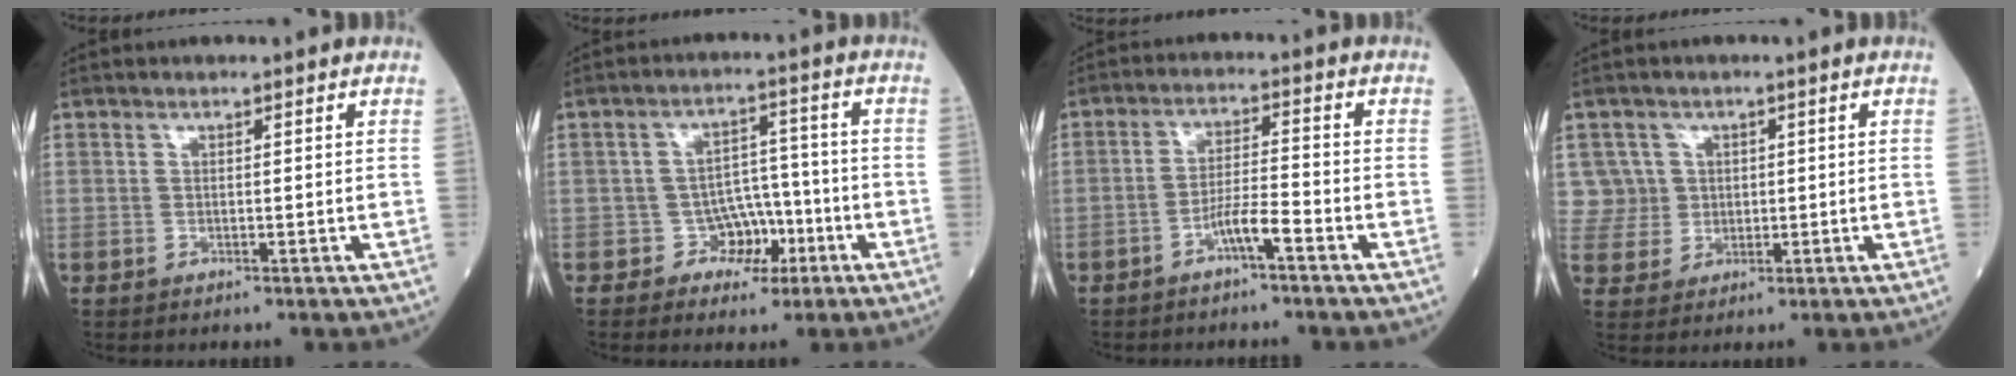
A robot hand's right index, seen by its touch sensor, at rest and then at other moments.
{"total": 5.0, "force": [-2.3, 4.2, 1.5], "torque": [-0.003, 0.019, -0.032]}
{"total": 4.2, "force": [-2.7, 0.0, 3.2], "torque": [-0.061, 0.008, -0.050]}
{"total": 5.2, "force": [1.5, 5.0, -0.3], "torque": [0.015, 0.016, 0.034]}